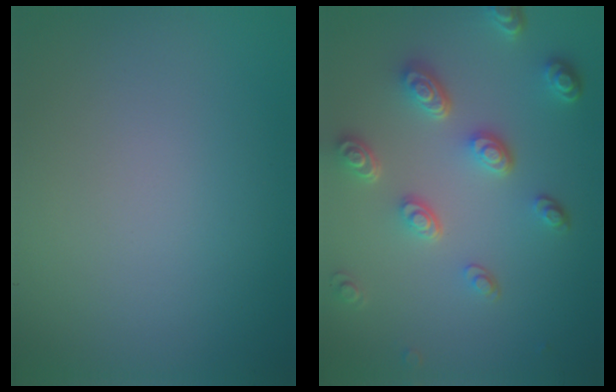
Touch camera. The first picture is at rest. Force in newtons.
{"total": 4.7, "press": 3.6, "slide": 3.1}